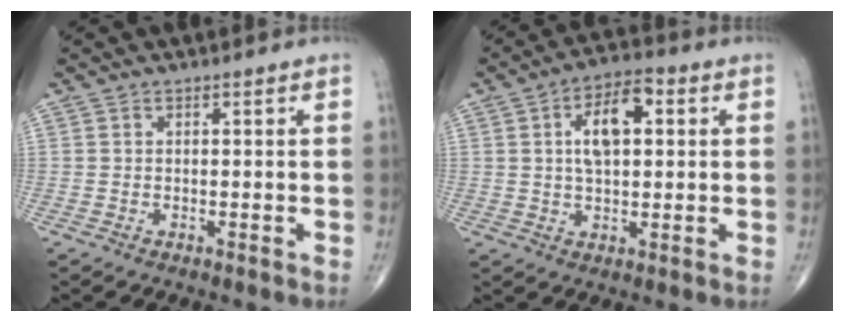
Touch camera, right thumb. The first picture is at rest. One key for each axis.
{"total": 9.7, "fx": 2.2, "fy": 4.8, "fz": 8.1, "tx": -0.125, "ty": 0.014, "tz": 0.030}